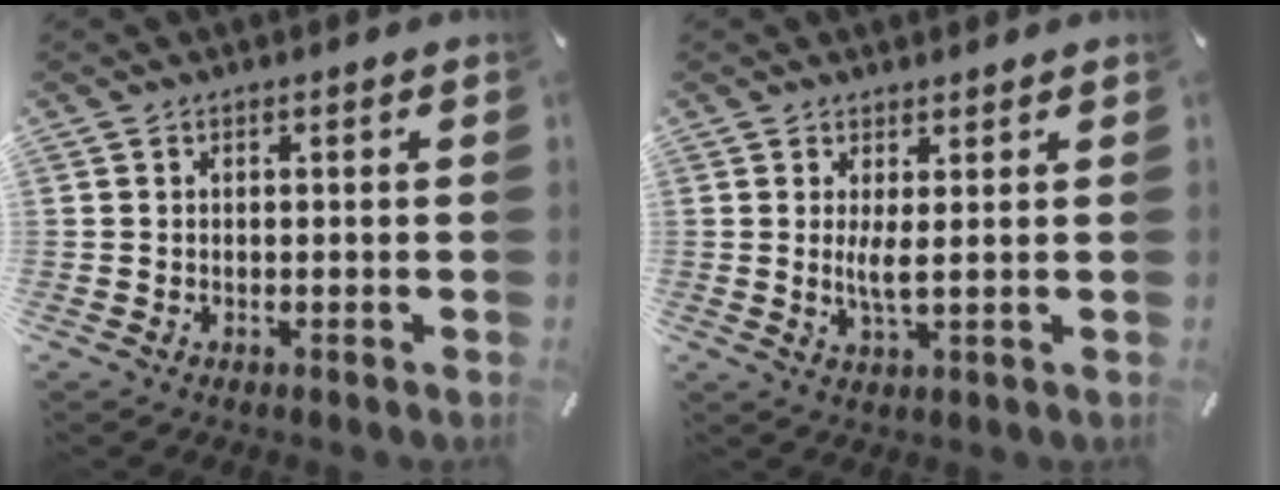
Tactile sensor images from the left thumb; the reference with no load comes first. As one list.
[{"total": 3.9, "force": [0.8, 0.4, 3.8], "torque": [-0.073, -0.014, 0.011]}]